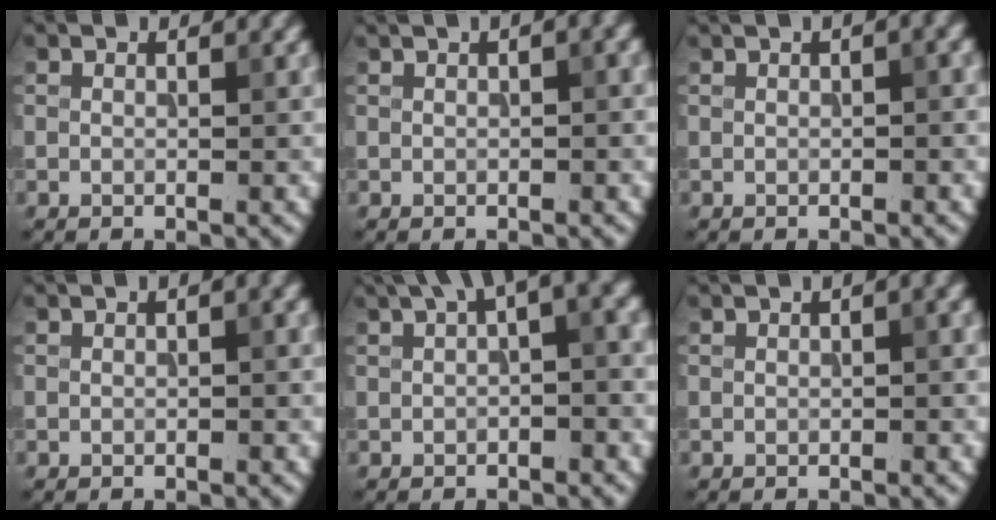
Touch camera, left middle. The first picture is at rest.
{"total": 3.7, "force": [1.8, 1.2, 2.9], "torque": [-0.036, 0.014, 0.020]}
{"total": 2.7, "force": [1.2, 0.8, 2.3], "torque": [-0.029, 0.007, 0.014]}
{"total": 1.6, "force": [0.5, 0.5, 1.4], "torque": [-0.016, 0.006, 0.008]}
{"total": 6.0, "force": [2.5, 1.9, 5.1], "torque": [-0.057, 0.021, 0.033]}
{"total": 2.1, "force": [0.9, 0.5, 1.8], "torque": [-0.022, 0.005, 0.009]}